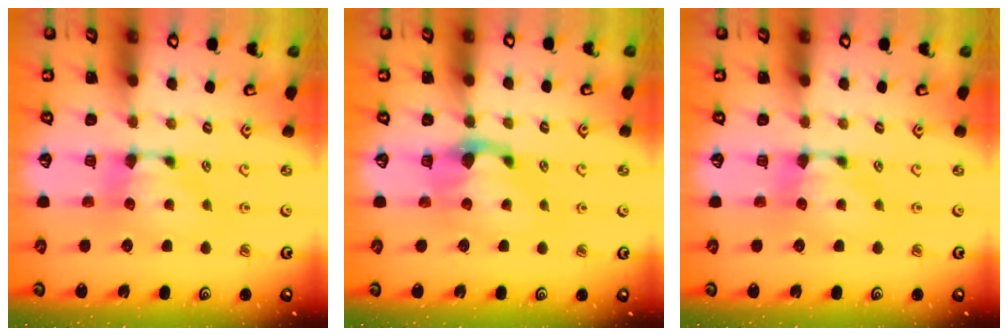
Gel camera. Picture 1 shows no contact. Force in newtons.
{"total": 1.5, "press": 0.4, "slide": 1.4}
{"total": 0.0}